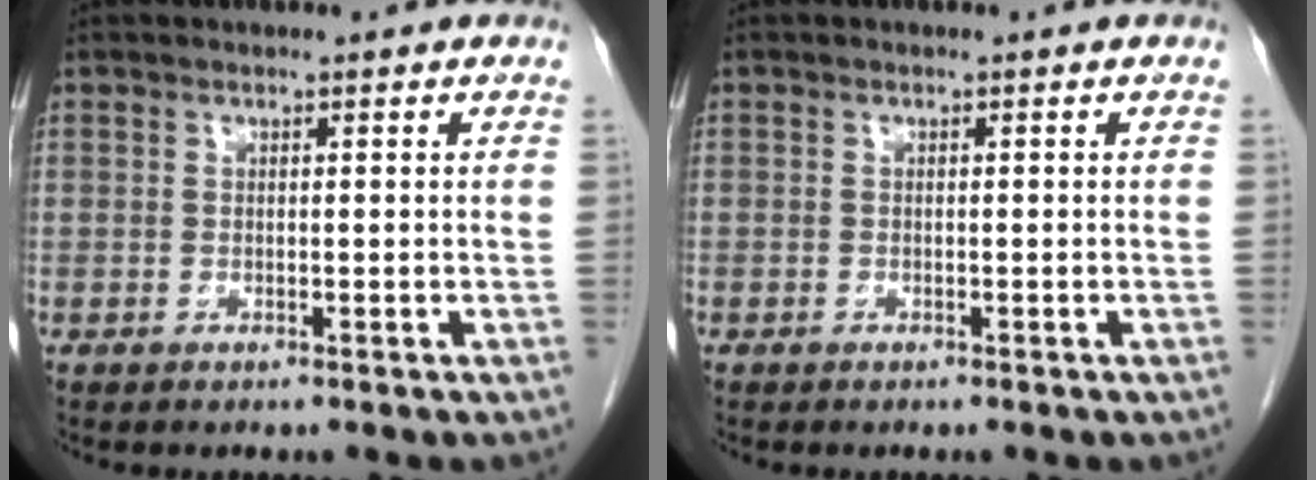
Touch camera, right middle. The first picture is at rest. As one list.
[{"total": 0.0}]